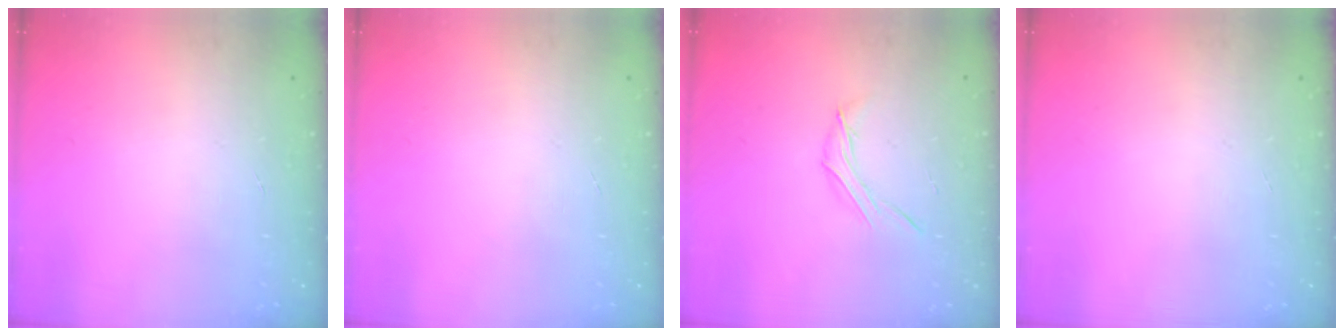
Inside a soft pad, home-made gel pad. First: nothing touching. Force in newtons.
{"total": 0.0}
{"total": 6.0, "press": 5.9, "slide": 1.0}
{"total": 0.0}